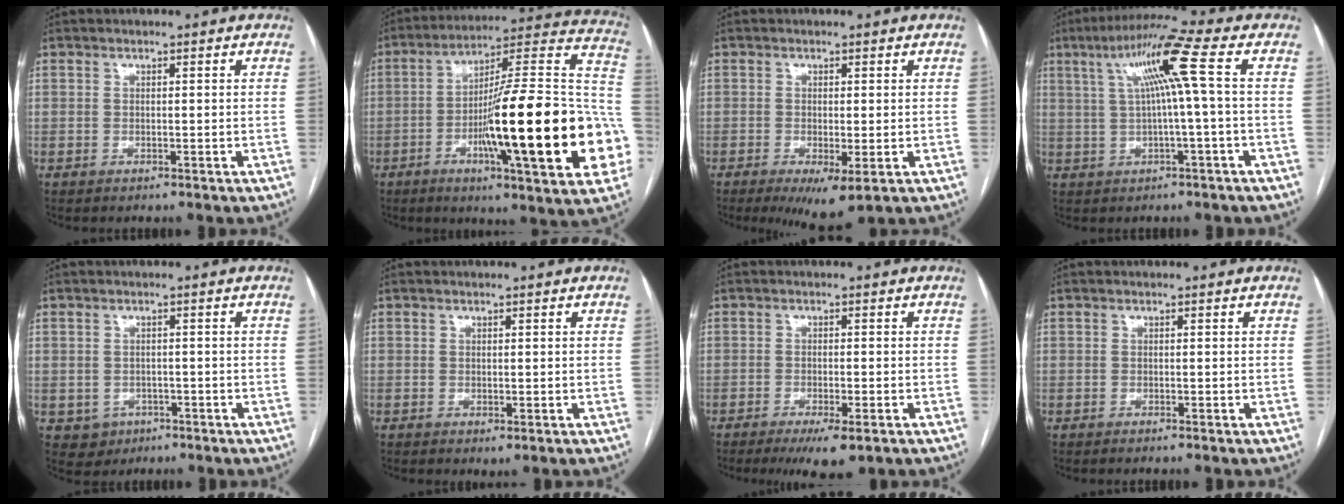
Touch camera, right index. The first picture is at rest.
{"total": 29.6, "force": [-7.4, 3.0, 28.5], "torque": [-0.344, 0.001, -0.117]}
{"total": 5.6, "force": [-2.5, 1.3, 4.9], "torque": [-0.071, -0.014, -0.032]}
{"total": 9.3, "force": [1.9, -1.3, 9.0], "torque": [-0.158, 0.028, 0.039]}
{"total": 3.6, "force": [-1.4, 3.3, 0.4], "torque": [0.001, 0.009, -0.013]}
{"total": 1.2, "force": [-0.3, 0.5, 1.0], "torque": [-0.016, -0.004, 0.000]}
{"total": 5.9, "force": [-3.7, 1.0, 4.5], "torque": [-0.068, -0.013, -0.053]}
{"total": 0.8, "force": [-0.6, -0.1, 0.5], "torque": [-0.008, 0.000, -0.011]}